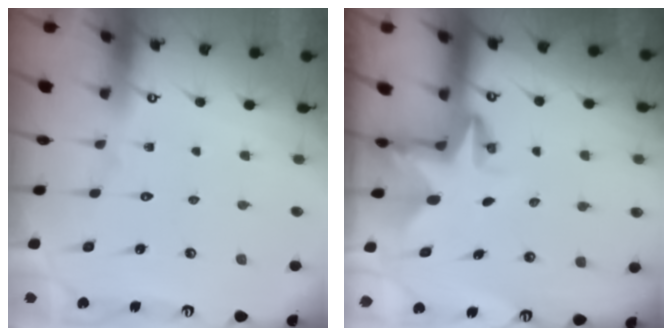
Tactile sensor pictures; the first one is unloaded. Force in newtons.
{"total": 3.0, "press": 3.0, "slide": 0.1}